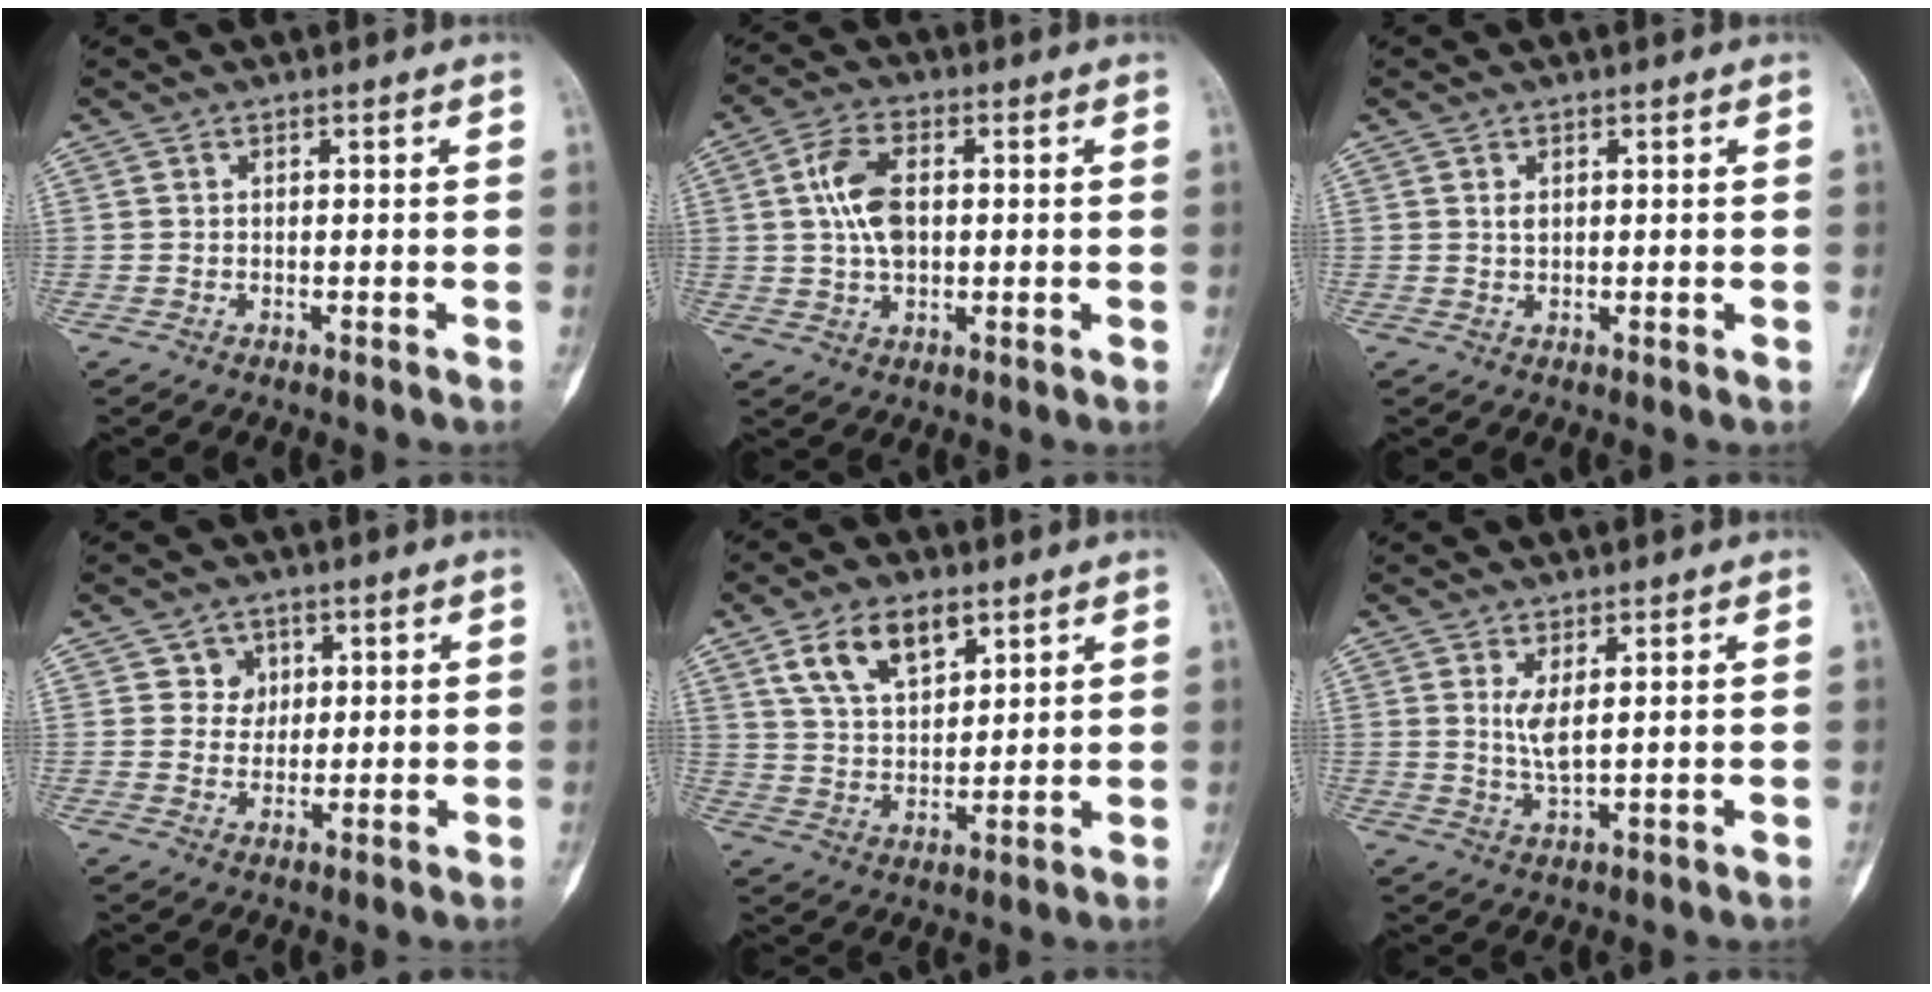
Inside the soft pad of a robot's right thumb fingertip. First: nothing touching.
{"total": 8.3, "force": [1.1, 4.9, 6.6], "torque": [-0.122, 0.009, 0.021]}
{"total": 1.1, "force": [0.5, 0.7, 0.7], "torque": [-0.008, -0.002, 0.010]}
{"total": 3.9, "force": [1.6, 3.5, 0.3], "torque": [0.023, -0.003, 0.023]}
{"total": 10.7, "force": [6.0, 5.6, 6.9], "torque": [-0.109, -0.024, 0.119]}
{"total": 3.6, "force": [1.3, 0.9, 3.2], "torque": [-0.068, -0.017, 0.034]}